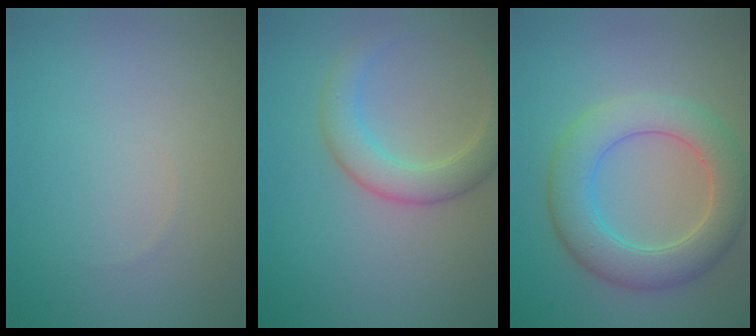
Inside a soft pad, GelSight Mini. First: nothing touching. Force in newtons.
{"total": 4.1, "press": 4.1, "slide": 0.2}
{"total": 6.0, "press": 6.0, "slide": 0.4}